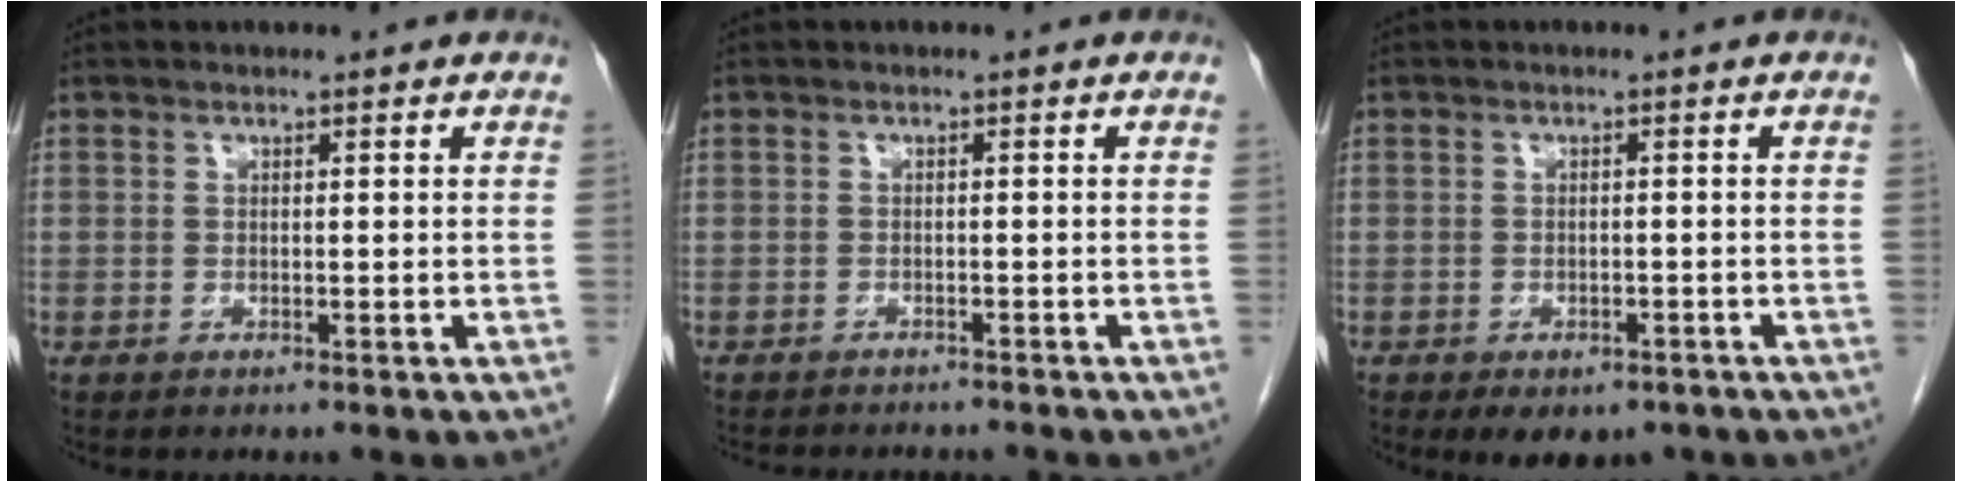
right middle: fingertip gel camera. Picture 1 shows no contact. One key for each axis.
{"total": 6.9, "fx": -6.4, "fy": 1.3, "fz": 2.3, "tx": -0.025, "ty": -0.003, "tz": -0.082}
{"total": 6.3, "fx": -4.5, "fy": 3.4, "fz": 2.9, "tx": -0.031, "ty": 0.002, "tz": -0.057}